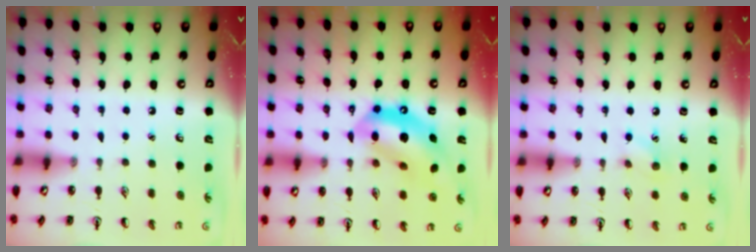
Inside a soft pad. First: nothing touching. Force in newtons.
{"total": 13.4, "press": 13.0, "slide": 3.5}
{"total": 5.9, "press": 5.7, "slide": 1.6}